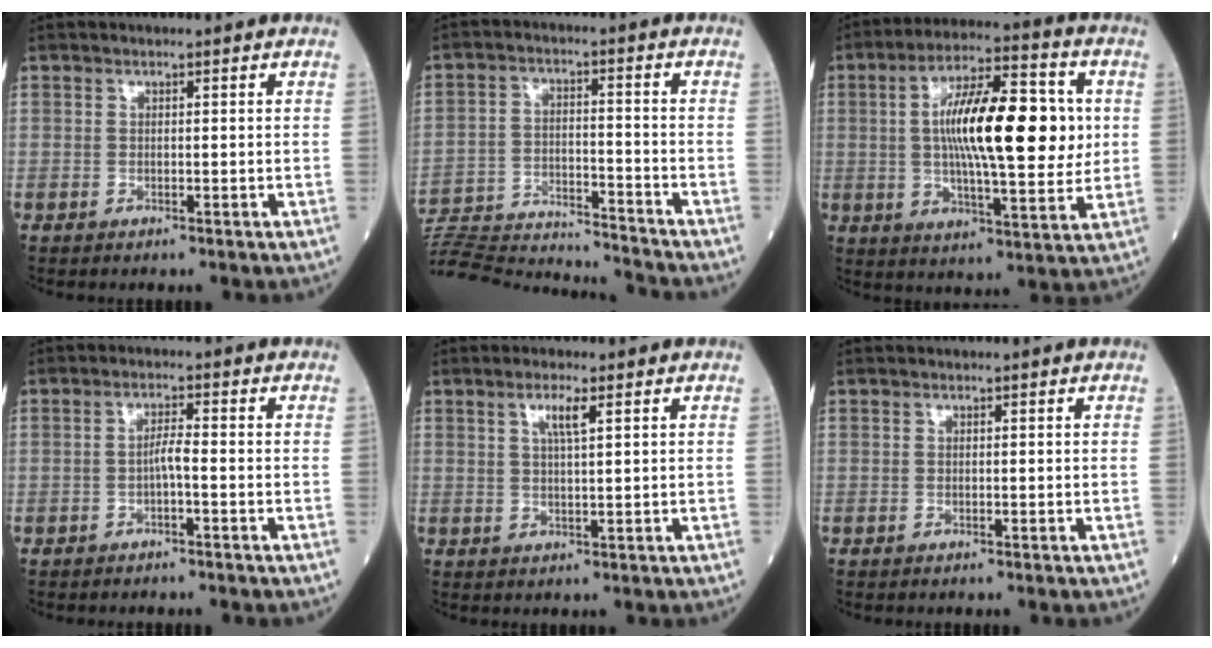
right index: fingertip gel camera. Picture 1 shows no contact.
{"total": 19.6, "force": [-19.1, 0.5, 4.4], "torque": [-0.103, -0.008, -0.292]}
{"total": 17.5, "force": [2.2, 4.2, 16.9], "torque": [-0.284, 0.020, 0.031]}
{"total": 2.1, "force": [-0.8, 0.1, 2.0], "torque": [-0.033, 0.003, -0.016]}
{"total": 3.0, "force": [1.4, 0.1, 2.7], "torque": [-0.054, 0.001, 0.026]}
{"total": 0.0}